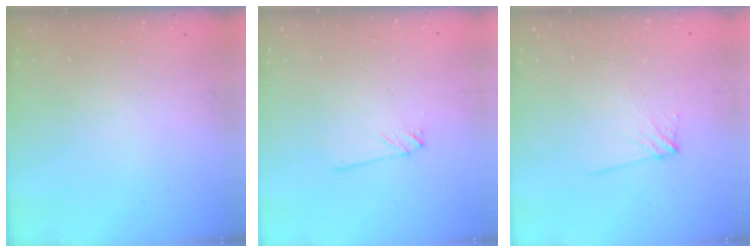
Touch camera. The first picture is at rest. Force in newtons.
{"total": 1.2, "press": 1.2, "slide": 0.1}
{"total": 4.1, "press": 4.1, "slide": 0.6}